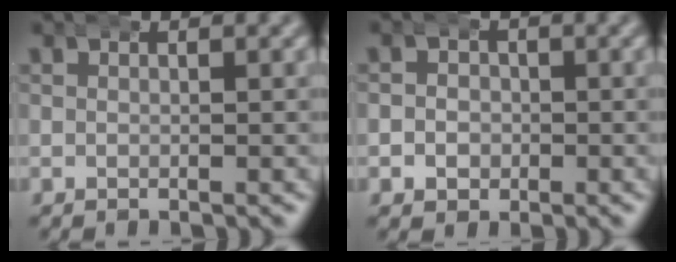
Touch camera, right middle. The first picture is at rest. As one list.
[{"total": 3.2, "force": [-0.6, 3.0, 0.7], "torque": [-0.017, -0.003, -0.016]}]